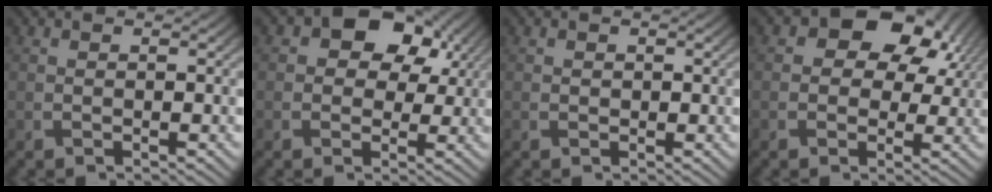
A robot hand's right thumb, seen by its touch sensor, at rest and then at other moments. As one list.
[{"total": 9.6, "force": [3.5, 7.1, 5.5], "torque": [-0.089, 0.020, 0.039]}, {"total": 0.8, "force": [0.1, 0.8, 0.1], "torque": [-0.001, -0.004, 0.001]}, {"total": 12.5, "force": [4.5, 9.1, 7.3], "torque": [-0.110, 0.029, 0.057]}]